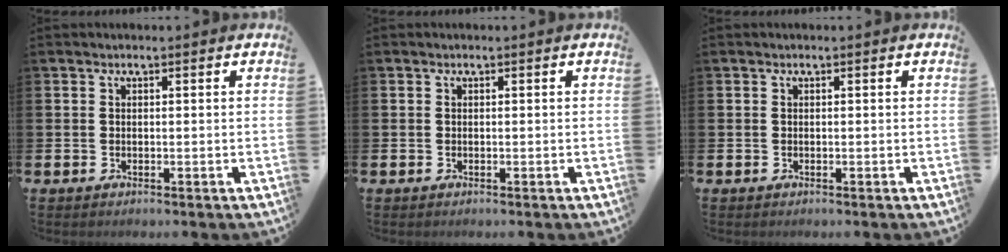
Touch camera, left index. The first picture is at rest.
{"total": 0.0}
{"total": 0.0}